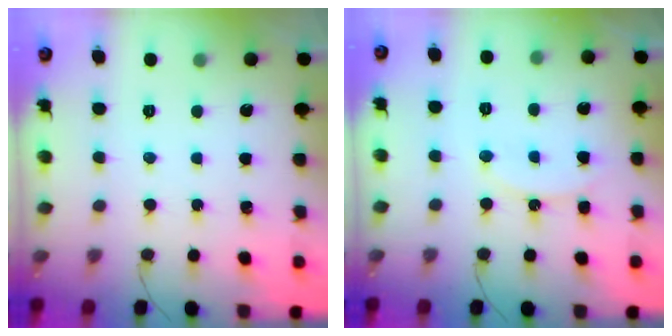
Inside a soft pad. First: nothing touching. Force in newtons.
{"total": 9.6, "press": 9.6, "slide": 0.8}